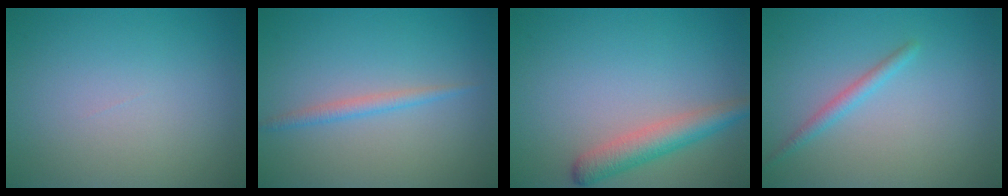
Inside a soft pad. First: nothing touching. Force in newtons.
{"total": 1.5, "press": 1.5, "slide": 0.1}
{"total": 3.5, "press": 3.5, "slide": 0.2}
{"total": 1.5, "press": 1.5, "slide": 0.0}